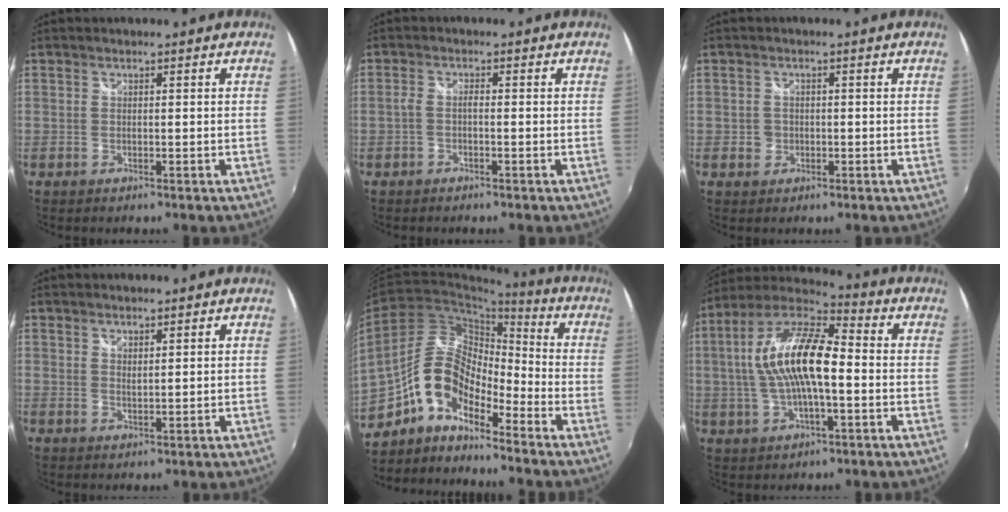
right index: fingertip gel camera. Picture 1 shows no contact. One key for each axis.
{"total": 1.6, "fx": -0.8, "fy": 0.4, "fz": 1.3, "tx": -0.030, "ty": 0.003, "tz": -0.017}
{"total": 2.4, "fx": -0.6, "fy": 2.3, "fz": 0.5, "tx": -0.009, "ty": -0.001, "tz": -0.009}
{"total": 1.6, "fx": 1.3, "fy": 0.5, "fz": 0.8, "tx": -0.012, "ty": -0.002, "tz": 0.022}
{"total": 10.4, "fx": -7.3, "fy": 4.8, "fz": 5.7, "tx": -0.112, "ty": 0.028, "tz": -0.151}
{"total": 16.0, "fx": -0.2, "fy": 5.7, "fz": 14.9, "tx": -0.284, "ty": 0.016, "tz": -0.014}